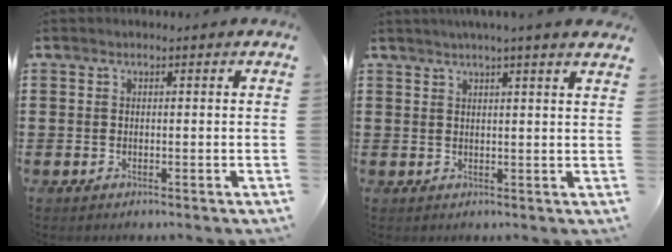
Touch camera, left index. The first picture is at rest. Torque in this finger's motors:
{"motor_torque": [2.13, 0.00, 0.20, -0.07]}